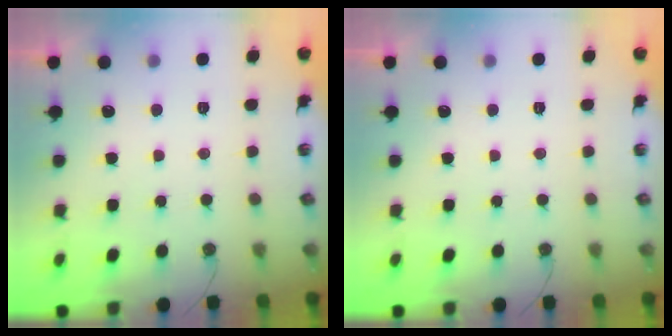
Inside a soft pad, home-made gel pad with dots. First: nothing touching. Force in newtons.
{"total": 0.0}